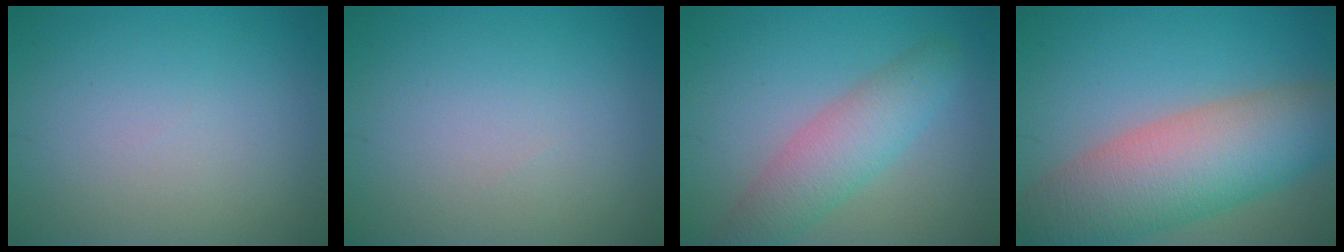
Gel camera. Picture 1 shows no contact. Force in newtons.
{"total": 0.0}
{"total": 4.6, "press": 4.6, "slide": 0.3}
{"total": 10.5, "press": 10.4, "slide": 0.7}